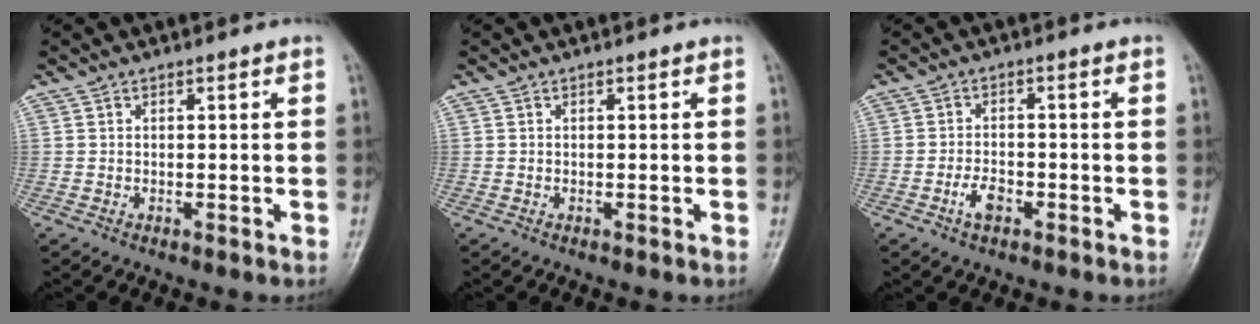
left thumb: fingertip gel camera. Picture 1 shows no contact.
{"total": 0.0}
{"total": 3.4, "force": [-1.9, 1.9, 2.1], "torque": [-0.038, 0.015, -0.035]}